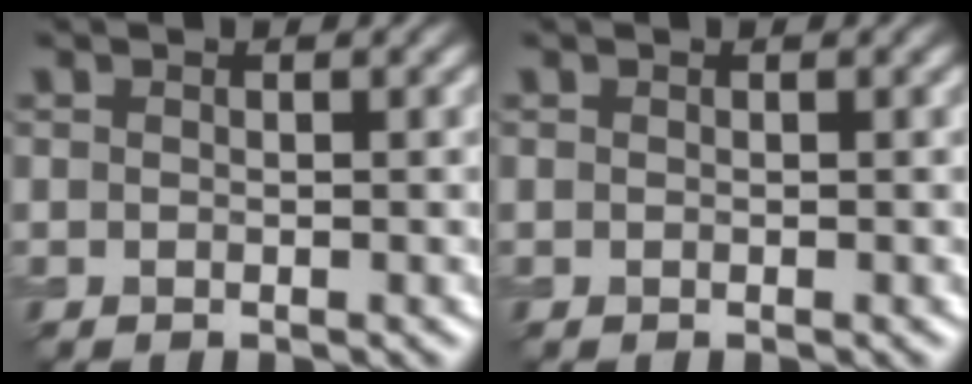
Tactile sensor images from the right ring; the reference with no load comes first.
{"total": 0.0}